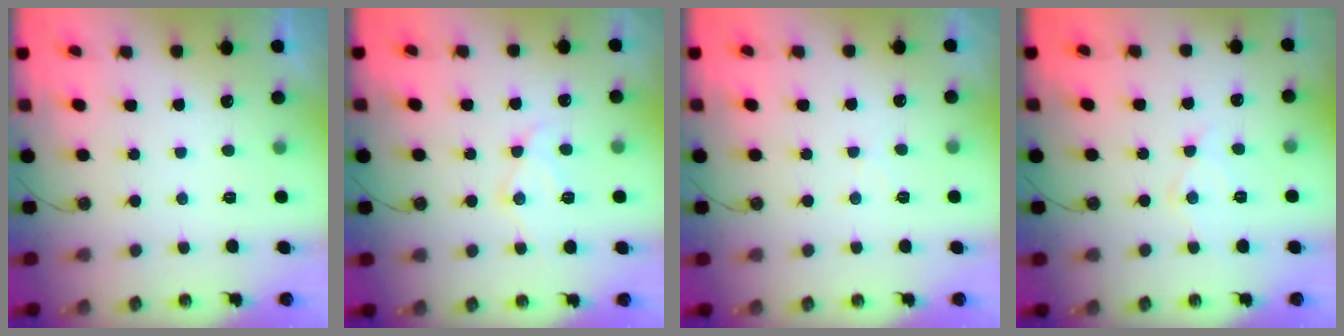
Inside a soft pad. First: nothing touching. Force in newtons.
{"total": 11.6, "press": 11.6, "slide": 0.8}
{"total": 3.9, "press": 3.8, "slide": 0.6}
{"total": 8.2, "press": 8.1, "slide": 0.6}